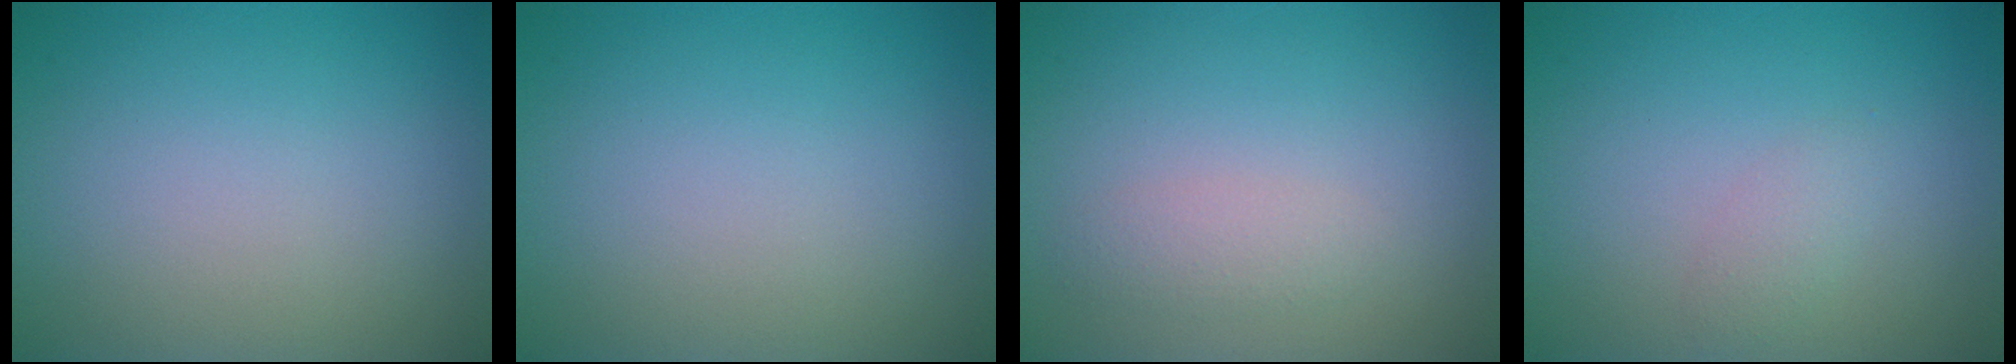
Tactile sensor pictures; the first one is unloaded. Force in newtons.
{"total": 0.0}
{"total": 1.4, "press": 1.4, "slide": 0.1}
{"total": 1.1, "press": 1.1, "slide": 0.1}